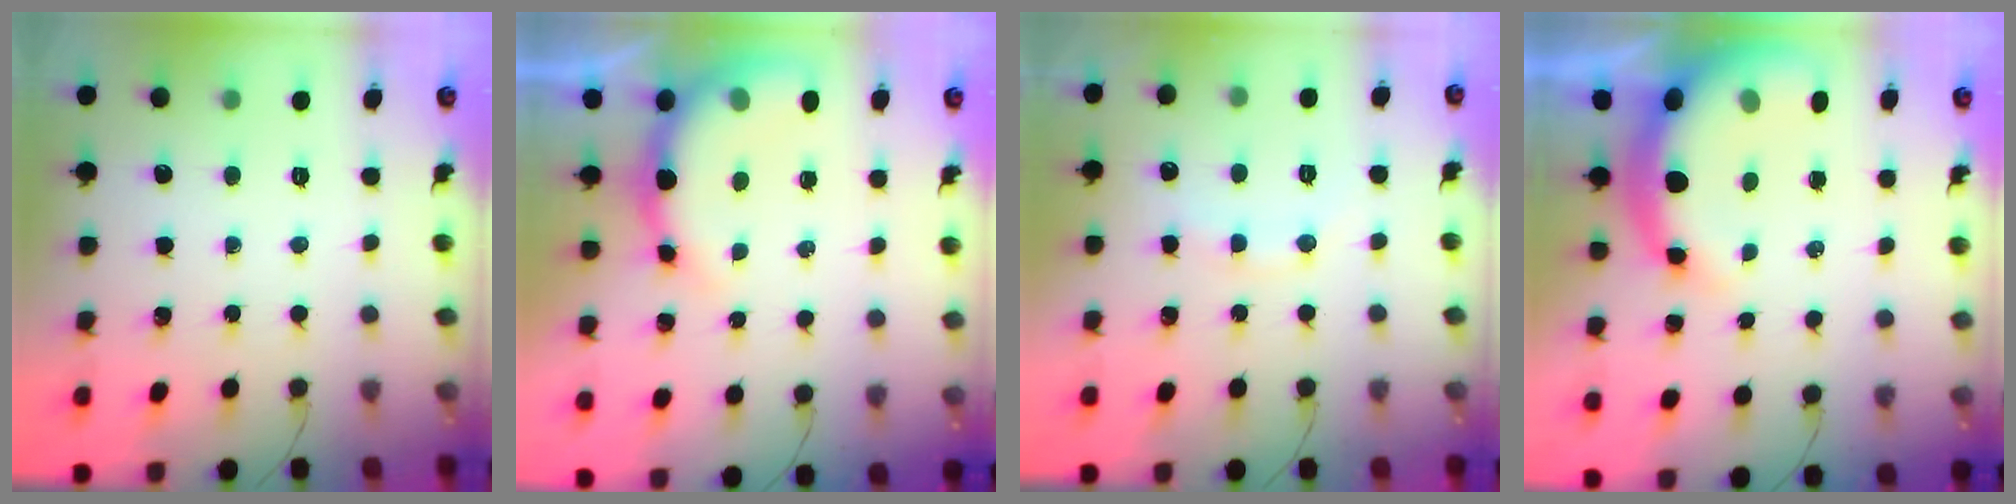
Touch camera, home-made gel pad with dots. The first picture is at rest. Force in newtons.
{"total": 10.1, "press": 10.0, "slide": 1.3}
{"total": 8.4, "press": 8.3, "slide": 1.2}
{"total": 11.5, "press": 11.1, "slide": 2.7}